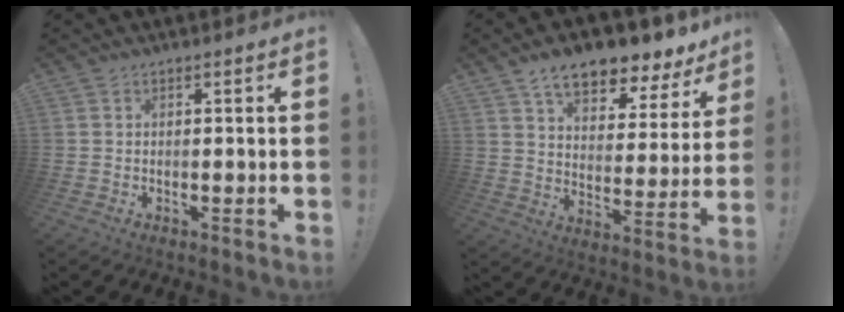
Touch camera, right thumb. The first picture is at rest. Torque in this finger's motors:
{"motor_torque": [0.85, 3.63, 0.46, 0.16, 0.08]}